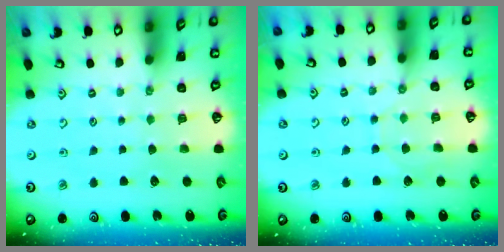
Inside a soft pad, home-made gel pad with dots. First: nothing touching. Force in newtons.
{"total": 3.7, "press": 3.6, "slide": 0.4}